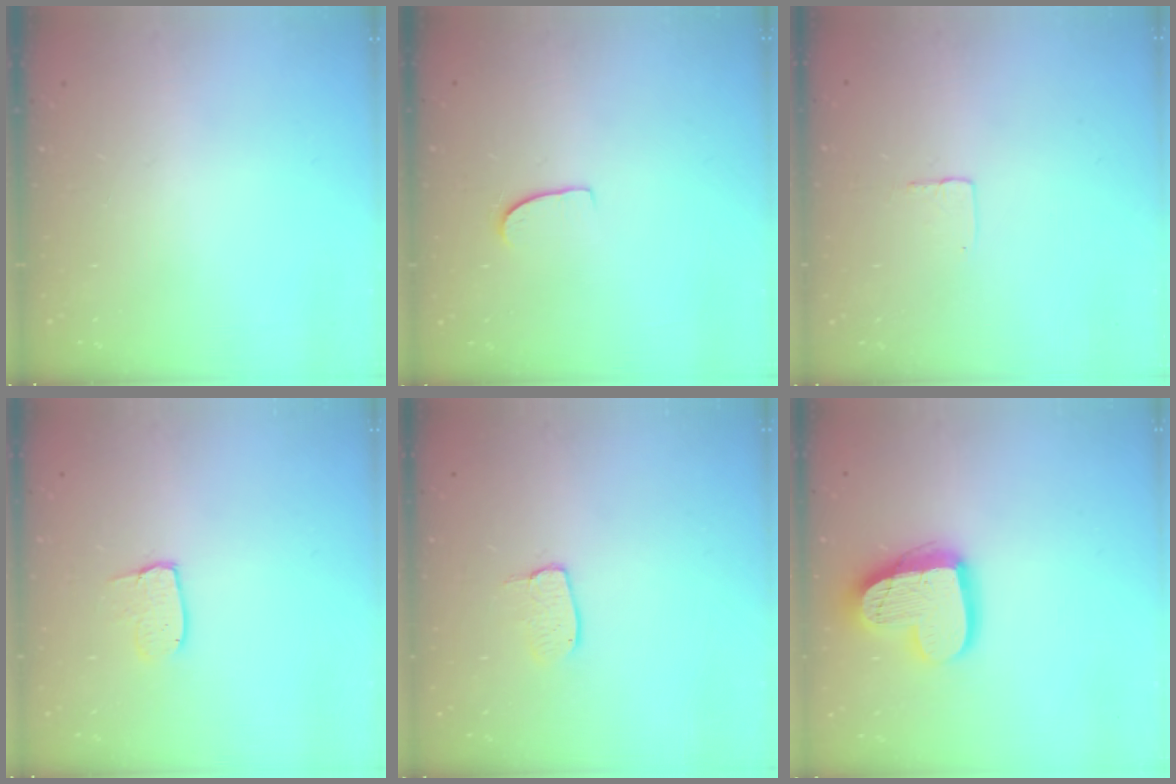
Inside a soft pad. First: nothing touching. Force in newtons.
{"total": 5.1, "press": 5.1, "slide": 0.4}
{"total": 2.7, "press": 2.7, "slide": 0.1}
{"total": 5.1, "press": 5.1, "slide": 0.4}
{"total": 5.5, "press": 5.5, "slide": 0.3}
{"total": 17.8, "press": 17.7, "slide": 1.4}